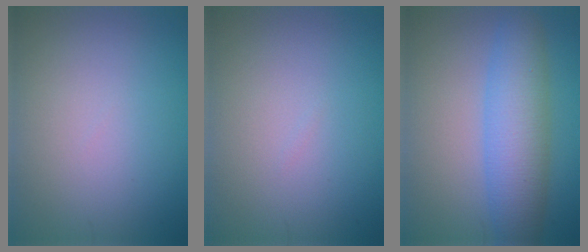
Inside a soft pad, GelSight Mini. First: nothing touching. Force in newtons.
{"total": 0.0}
{"total": 5.9, "press": 5.9, "slide": 0.1}